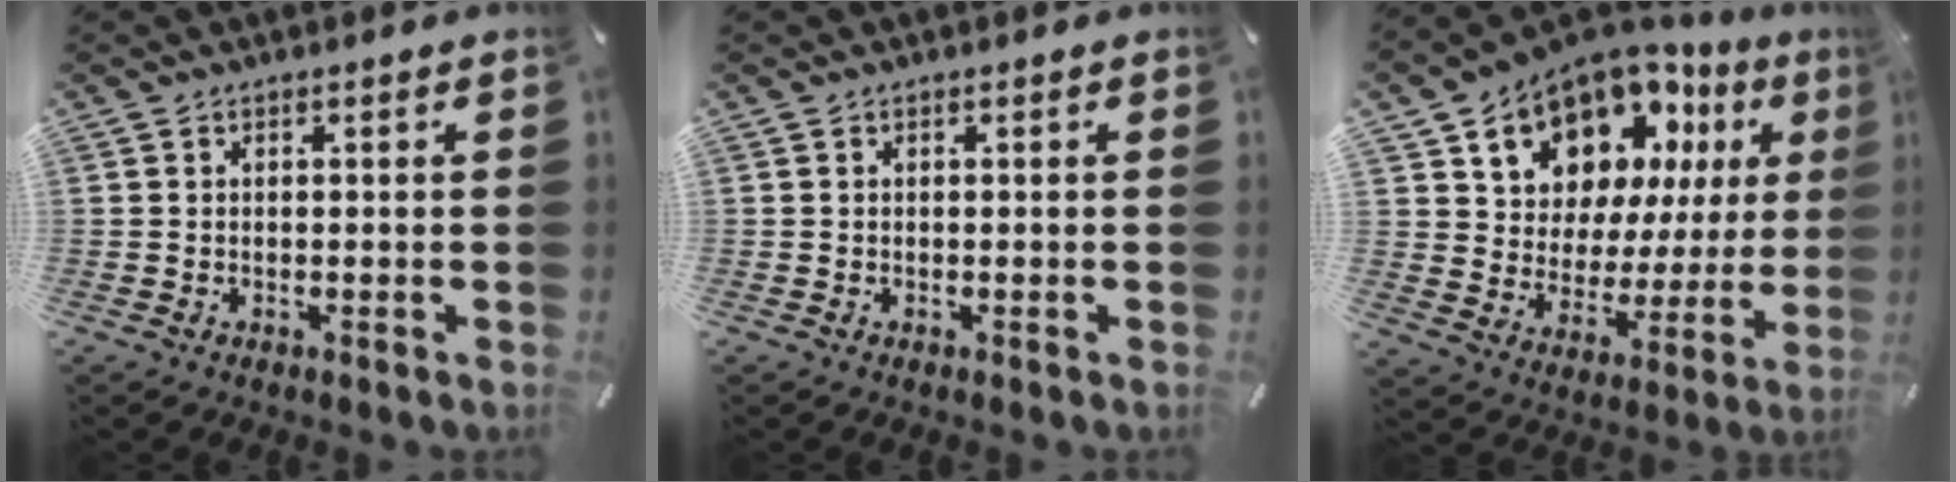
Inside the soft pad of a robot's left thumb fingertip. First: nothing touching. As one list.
[{"total": 0.0}, {"total": 13.1, "force": [9.8, 8.2, 3.0], "torque": [-0.068, -0.088, 0.178]}]